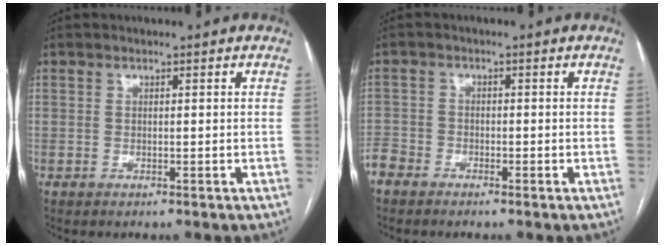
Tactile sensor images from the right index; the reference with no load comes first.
{"total": 3.4, "force": [-2.8, 1.8, 0.1], "torque": [-0.002, 0.000, -0.063]}